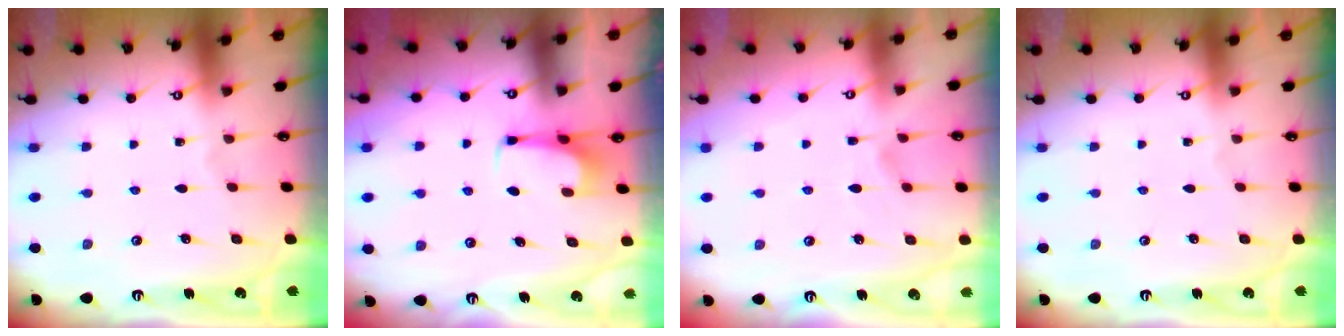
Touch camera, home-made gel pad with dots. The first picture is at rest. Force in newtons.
{"total": 2.1, "press": 2.1, "slide": 0.1}
{"total": 2.9, "press": 2.6, "slide": 1.2}
{"total": 0.0}